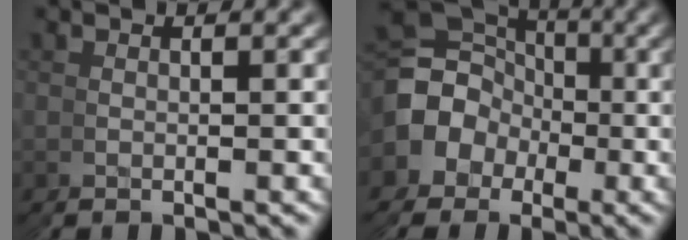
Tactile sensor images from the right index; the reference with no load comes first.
{"total": 10.9, "force": [1.2, 10.0, 4.0], "torque": [-0.092, -0.012, 0.020]}